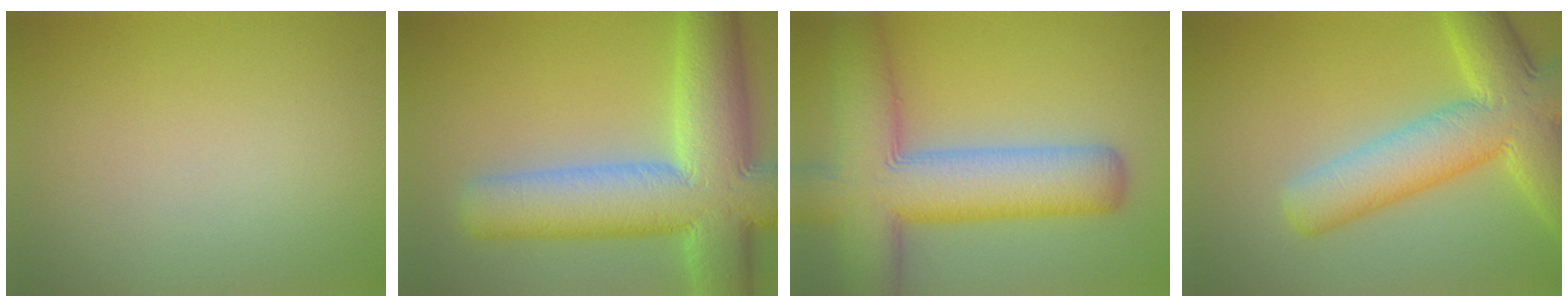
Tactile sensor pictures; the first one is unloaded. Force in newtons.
{"total": 13.2, "press": 13.2, "slide": 1.2}
{"total": 11.5, "press": 11.5, "slide": 0.5}
{"total": 9.4, "press": 9.4, "slide": 0.4}